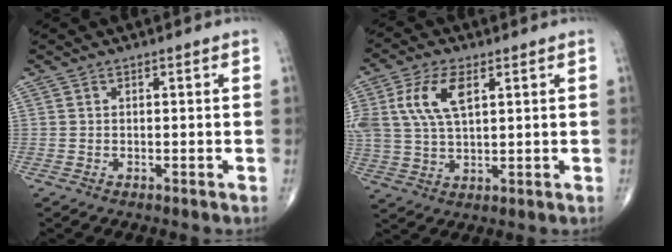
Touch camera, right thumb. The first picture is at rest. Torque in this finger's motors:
{"motor_torque": [0.73, 1.82, 1.43, 0.17, 0.54]}